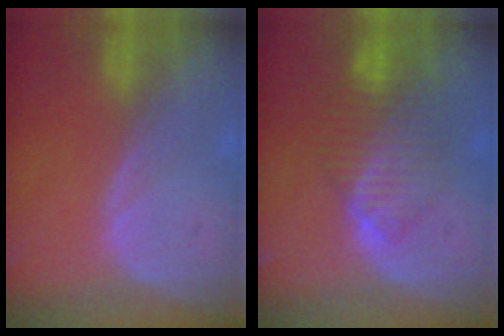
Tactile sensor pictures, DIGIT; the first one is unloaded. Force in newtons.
{"total": 8.0, "press": 7.2, "slide": 3.3}